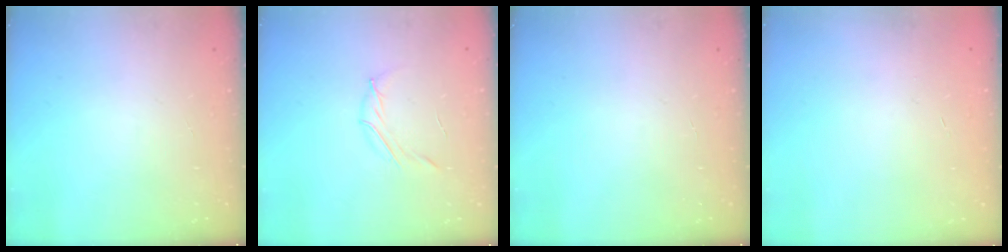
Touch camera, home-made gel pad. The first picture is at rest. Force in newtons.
{"total": 4.0, "press": 3.8, "slide": 1.0}
{"total": 0.0}
{"total": 0.6, "press": 0.5, "slide": 0.2}